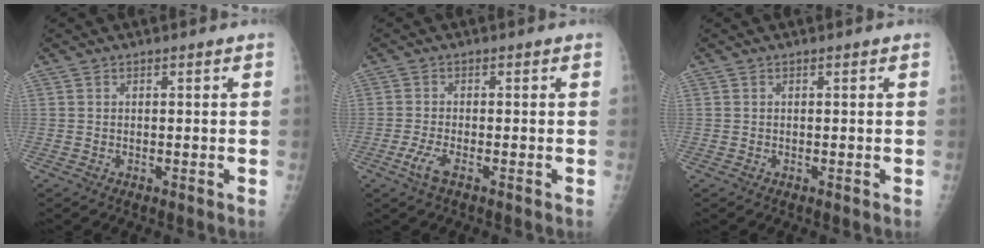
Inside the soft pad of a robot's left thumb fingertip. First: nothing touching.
{"total": 3.0, "force": [-1.5, 0.8, 2.5], "torque": [-0.062, -0.003, -0.035]}
{"total": 0.0}